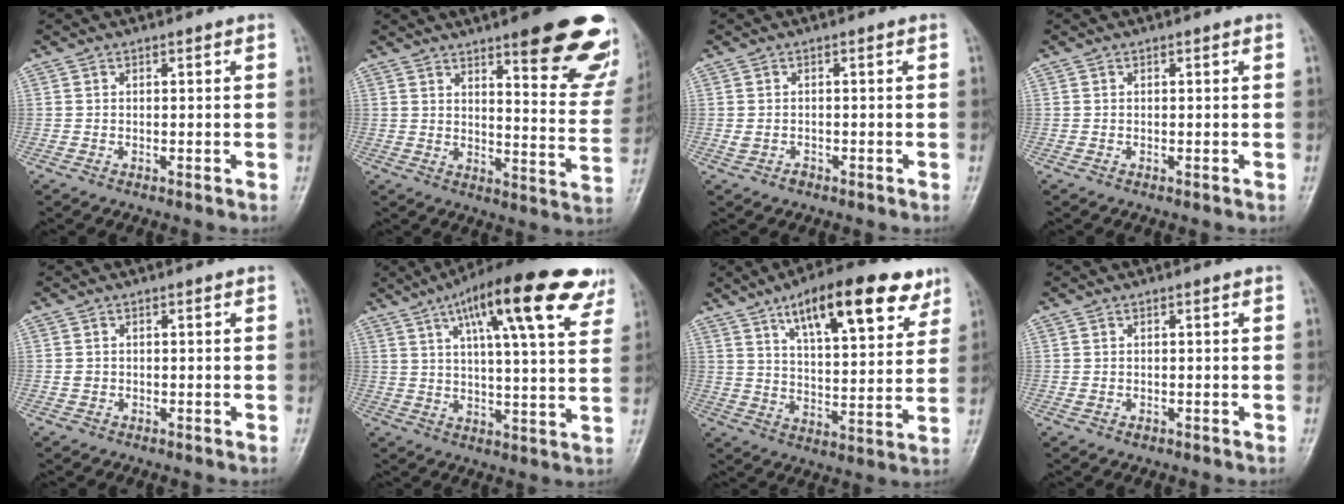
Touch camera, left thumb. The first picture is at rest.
{"total": 21.1, "force": [13.0, 5.1, 15.8], "torque": [-0.161, -0.070, 0.165]}
{"total": 1.6, "force": [-0.7, 1.2, 0.7], "torque": [-0.016, 0.008, -0.008]}
{"total": 0.0}
{"total": 1.0, "force": [-0.3, 1.0, 0.3], "torque": [-0.002, 0.003, -0.005]}
{"total": 21.2, "force": [11.2, 5.2, 17.3], "torque": [-0.241, -0.010, 0.161]}
{"total": 19.0, "force": [10.9, 6.7, 14.0], "torque": [-0.175, -0.034, 0.168]}
{"total": 0.9, "force": [-0.3, 0.7, 0.5], "torque": [-0.008, 0.002, -0.002]}